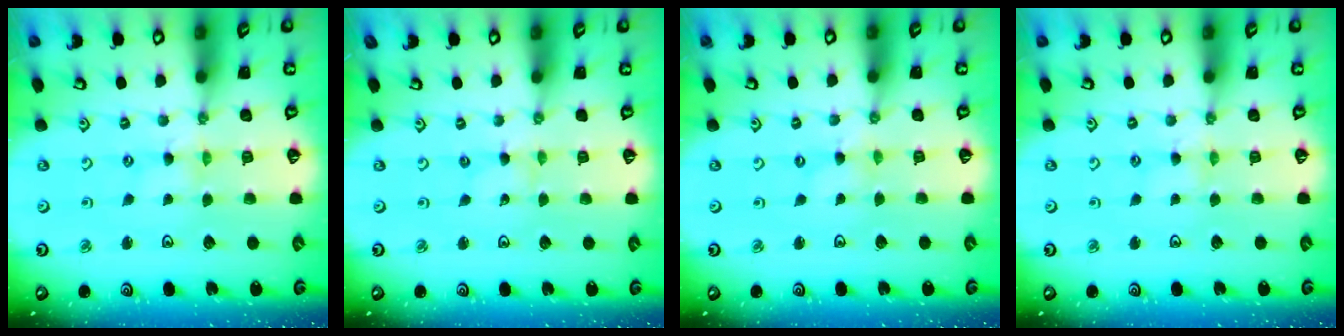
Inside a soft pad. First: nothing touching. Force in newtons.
{"total": 0.0}
{"total": 0.0}
{"total": 2.8, "press": 2.8, "slide": 0.4}